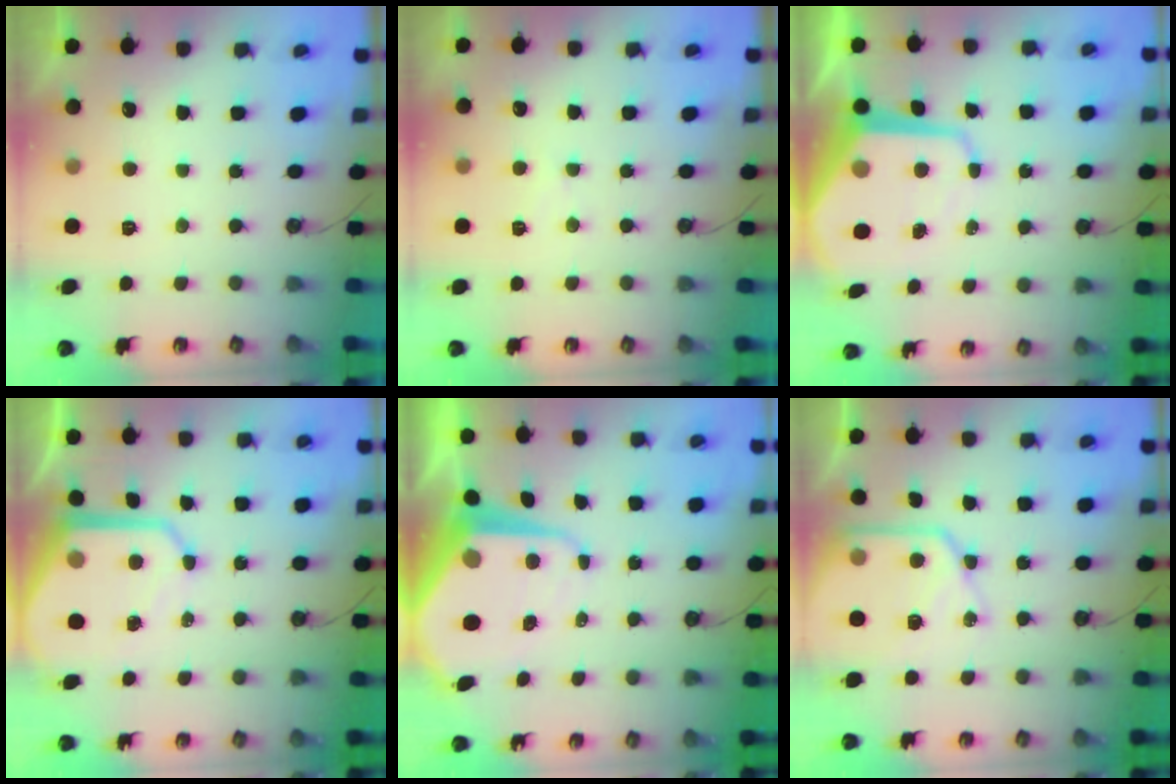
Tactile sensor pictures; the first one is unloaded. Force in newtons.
{"total": 5.9, "press": 5.9, "slide": 0.6}
{"total": 12.7, "press": 12.7, "slide": 1.0}
{"total": 13.9, "press": 13.9, "slide": 1.2}
{"total": 14.1, "press": 14.1, "slide": 1.2}
{"total": 13.9, "press": 13.8, "slide": 1.4}